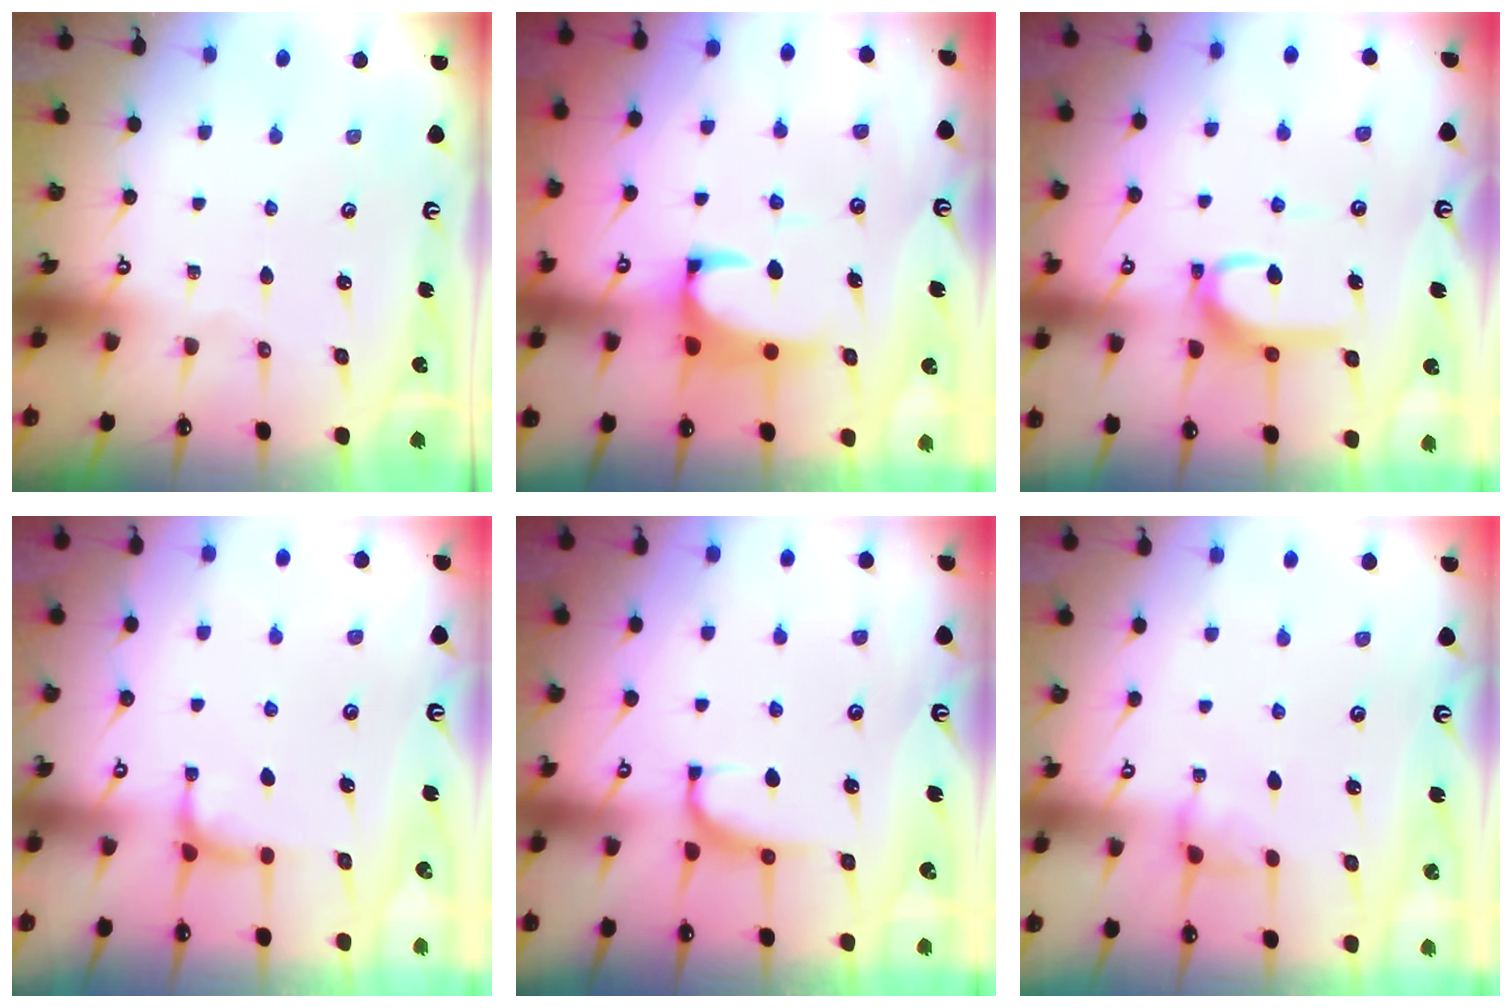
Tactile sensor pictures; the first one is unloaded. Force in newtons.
{"total": 3.6, "press": 3.4, "slide": 1.0}
{"total": 6.8, "press": 6.7, "slide": 1.0}
{"total": 0.7, "press": 0.4, "slide": 0.6}
{"total": 0.7, "press": 0.0, "slide": 0.7}
{"total": 2.7, "press": 2.7, "slide": 0.4}